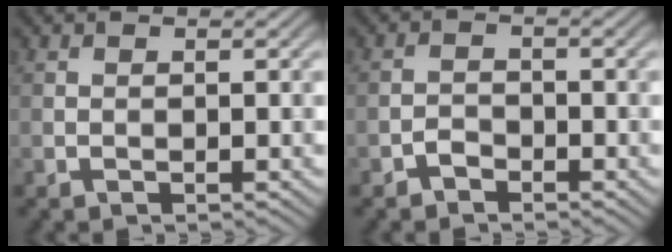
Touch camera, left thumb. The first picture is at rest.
{"total": 1.7, "force": [-1.4, 0.9, 0.6], "torque": [-0.007, 0.005, -0.032]}